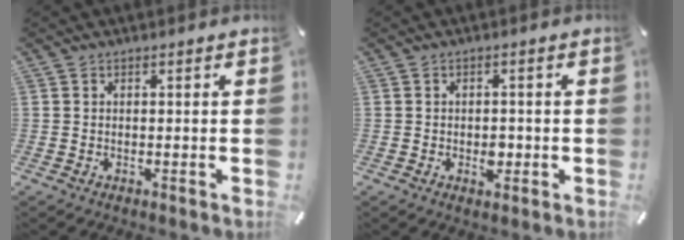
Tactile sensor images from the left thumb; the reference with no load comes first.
{"total": 3.6, "force": [-0.9, 2.3, 2.6], "torque": [-0.037, 0.000, -0.014]}